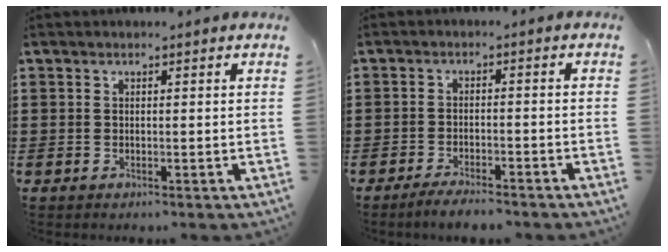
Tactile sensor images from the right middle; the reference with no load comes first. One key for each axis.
{"total": 2.8, "fx": -2.6, "fy": 0.1, "fz": 0.9, "tx": -0.017, "ty": 0.002, "tz": -0.052}